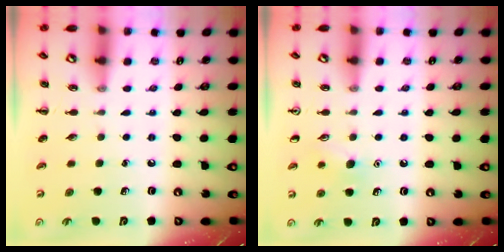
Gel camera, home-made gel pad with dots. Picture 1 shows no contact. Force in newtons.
{"total": 6.5, "press": 6.3, "slide": 1.5}